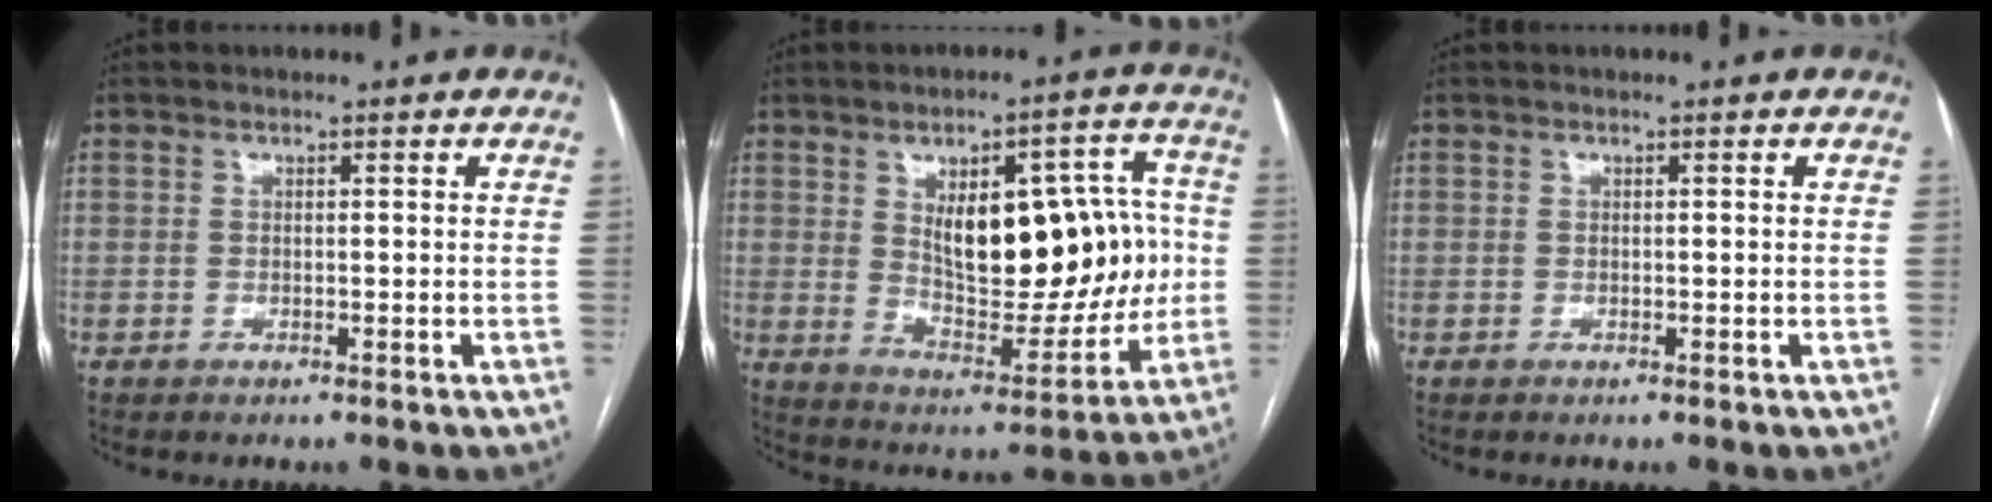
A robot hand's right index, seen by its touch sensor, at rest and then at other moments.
{"total": 18.2, "force": [2.2, 7.9, 16.2], "torque": [-0.229, 0.024, 0.047]}
{"total": 0.0}